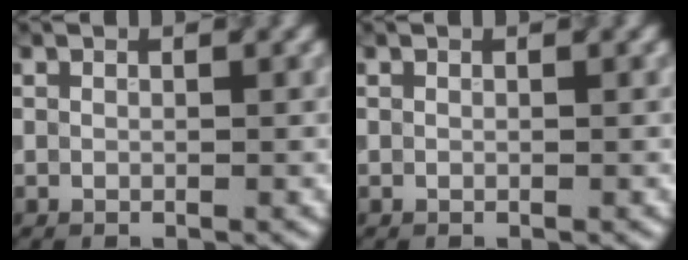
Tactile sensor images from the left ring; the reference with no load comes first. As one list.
[{"total": 0.0}]